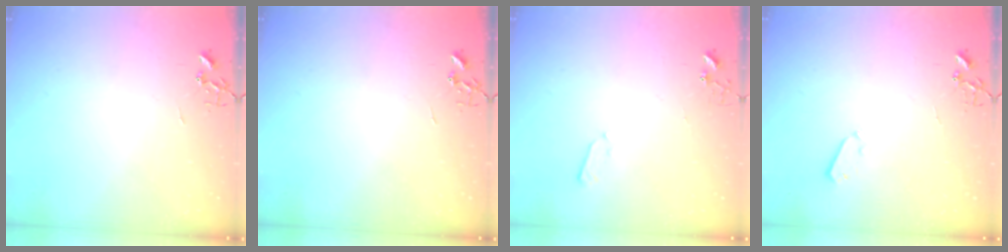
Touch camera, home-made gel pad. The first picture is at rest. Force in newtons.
{"total": 0.0}
{"total": 3.4, "press": 3.4, "slide": 0.5}
{"total": 4.0, "press": 3.9, "slide": 0.8}